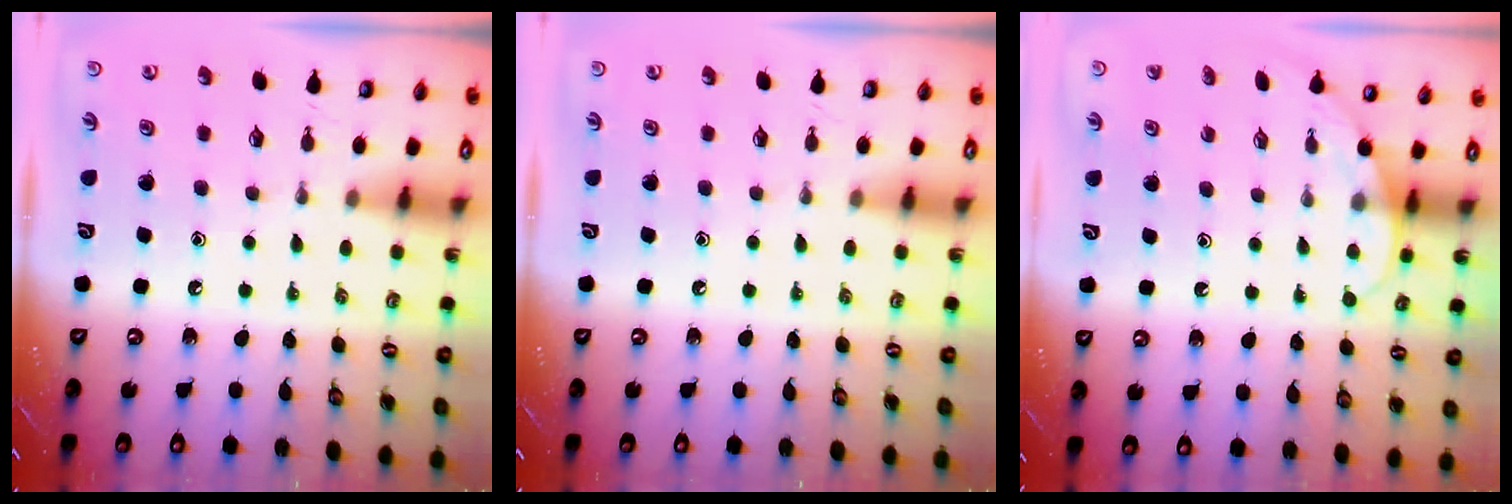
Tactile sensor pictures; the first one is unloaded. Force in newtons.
{"total": 0.0}
{"total": 4.0, "press": 4.0, "slide": 0.3}